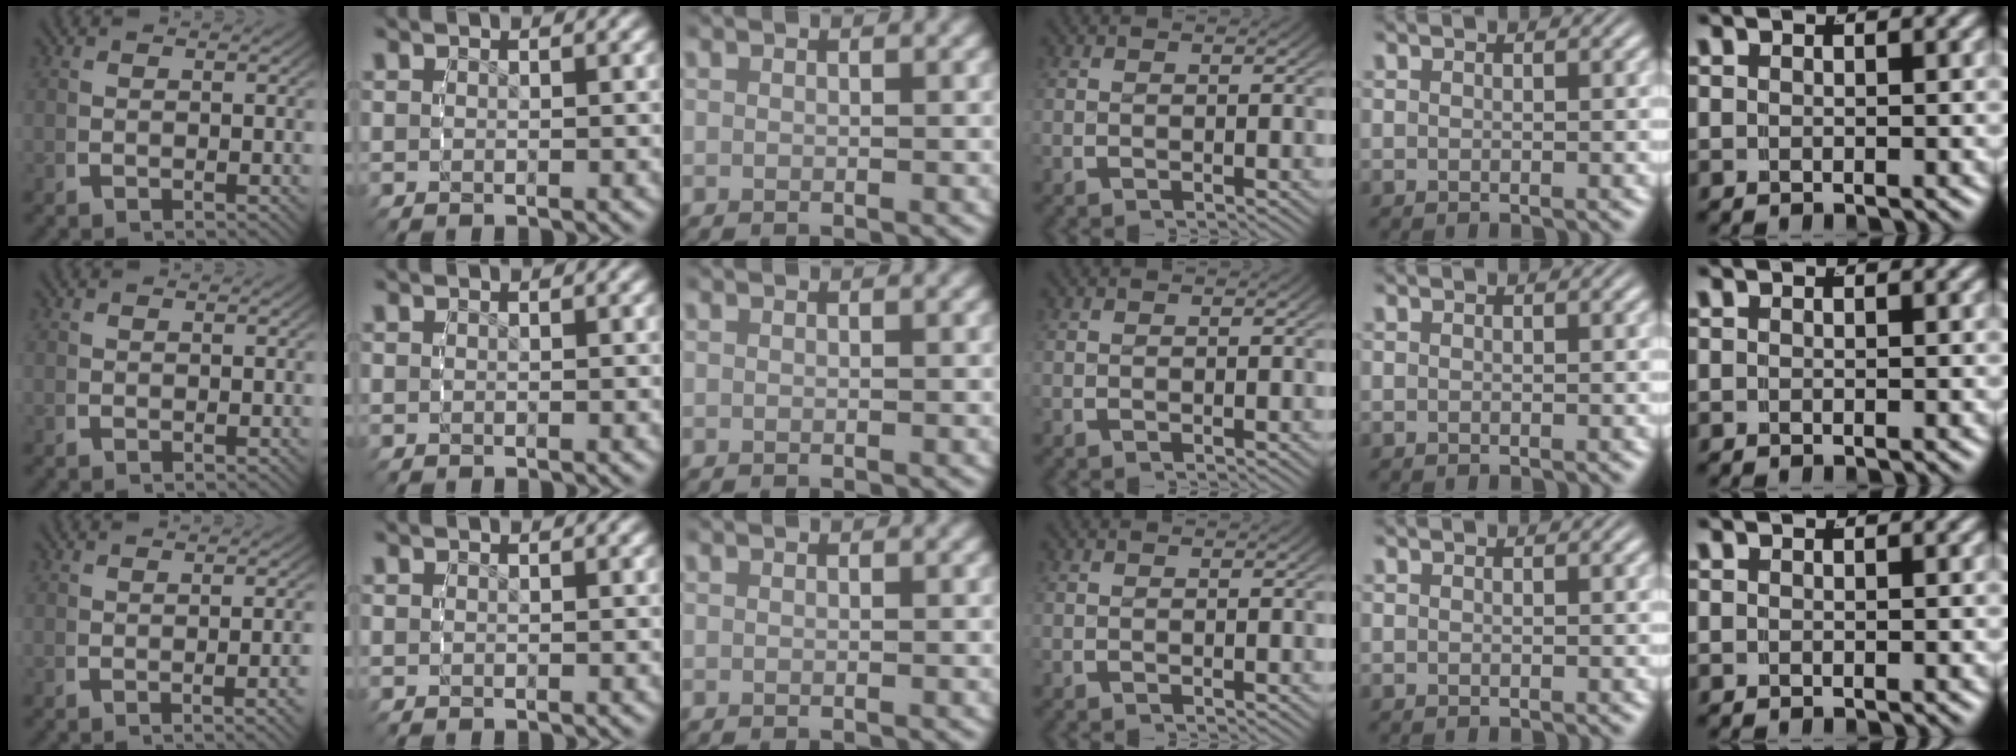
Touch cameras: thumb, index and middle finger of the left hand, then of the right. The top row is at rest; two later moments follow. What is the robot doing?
{"motion": "grasp_and_lifting", "object": "dispenser bottle"}